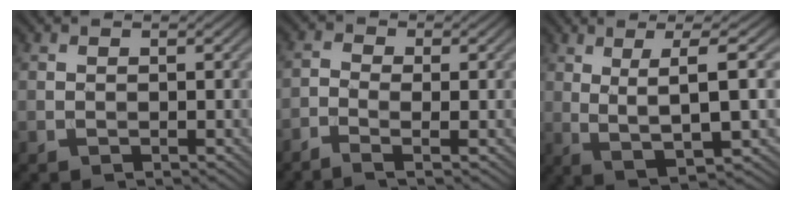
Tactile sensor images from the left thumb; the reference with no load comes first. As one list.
[{"total": 2.5, "force": [-1.5, 0.6, 1.9], "torque": [-0.042, -0.001, -0.039]}, {"total": 6.8, "force": [0.9, 1.2, 6.7], "torque": [-0.127, 0.007, 0.021]}]